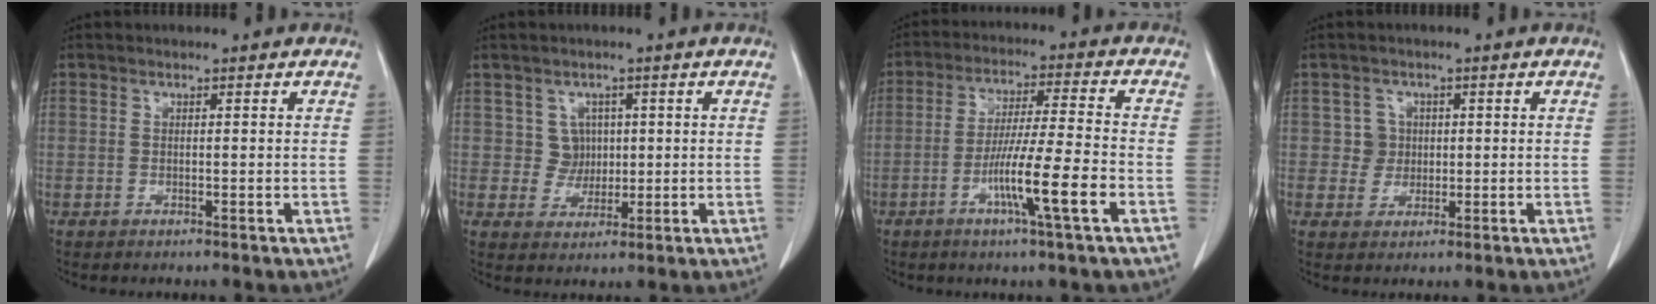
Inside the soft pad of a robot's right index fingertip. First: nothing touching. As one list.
[{"total": 3.5, "force": [0.9, 3.3, 0.5], "torque": [0.001, 0.008, 0.018]}, {"total": 10.5, "force": [-4.1, -0.7, 9.6], "torque": [-0.173, -0.008, -0.074]}, {"total": 3.0, "force": [0.5, 3.0, 0.0], "torque": [0.012, 0.009, 0.010]}]